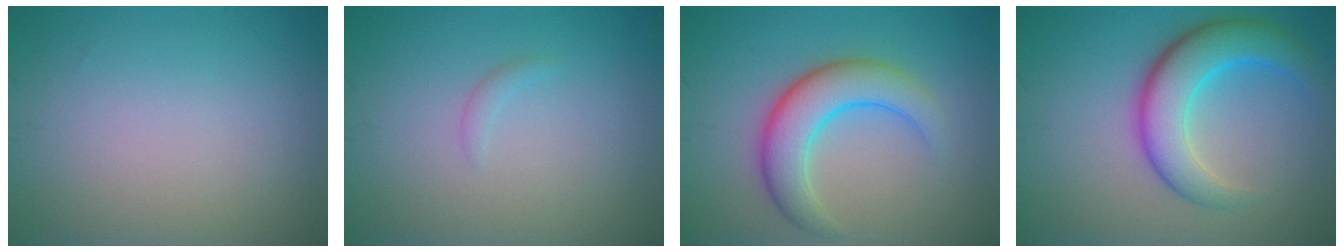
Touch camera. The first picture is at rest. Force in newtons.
{"total": 0.7, "press": 0.7, "slide": 0.1}
{"total": 5.7, "press": 5.7, "slide": 0.1}
{"total": 6.6, "press": 6.6, "slide": 0.3}